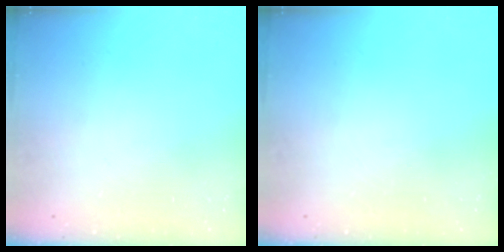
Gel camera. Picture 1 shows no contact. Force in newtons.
{"total": 0.0}